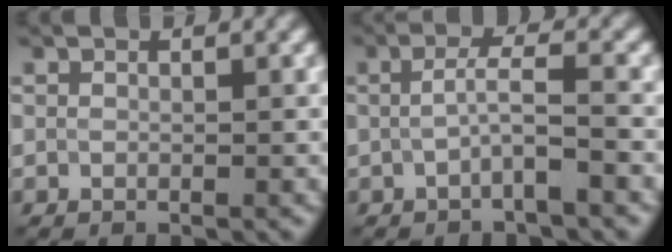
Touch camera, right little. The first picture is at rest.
{"total": 2.6, "force": [-0.5, 0.3, 2.5], "torque": [-0.048, 0.003, -0.016]}